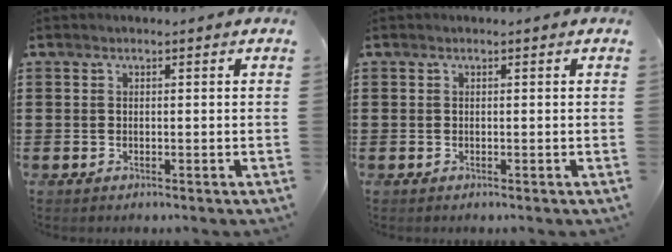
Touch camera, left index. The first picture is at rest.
{"total": 0.0}